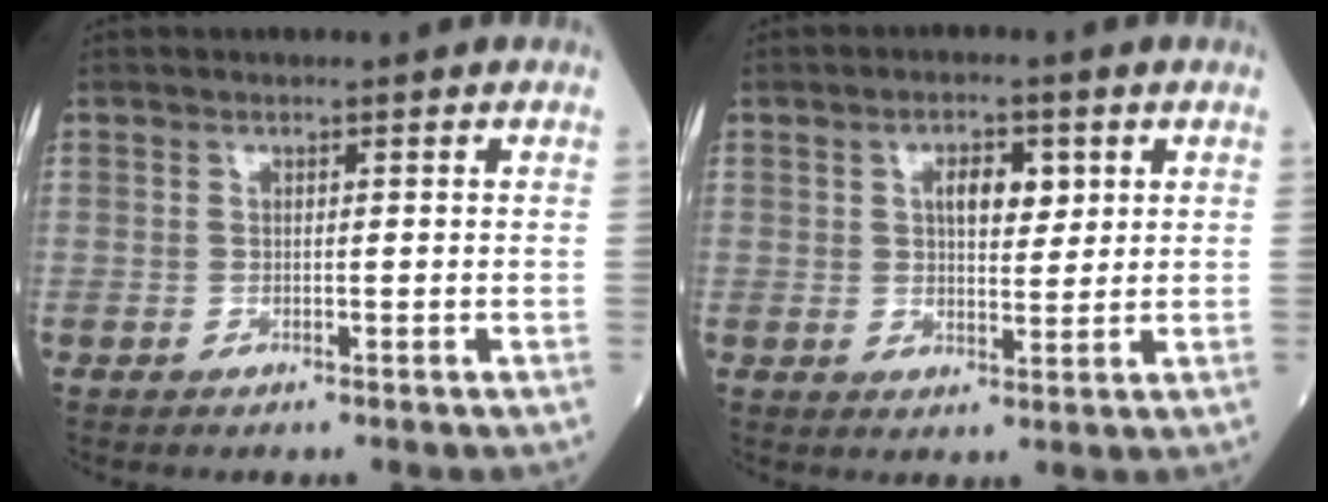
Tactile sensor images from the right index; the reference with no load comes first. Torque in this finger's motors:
{"motor_torque": [0.14, 0.02, 0.10, 0.07]}